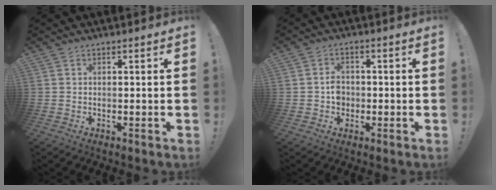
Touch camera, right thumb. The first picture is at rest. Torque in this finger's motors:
{"motor_torque": [0.47, 0.41, 0.18, -0.26, 0.20]}